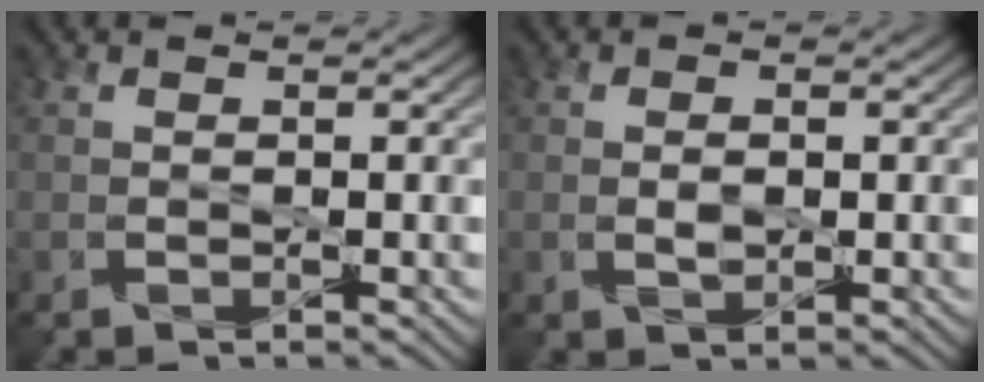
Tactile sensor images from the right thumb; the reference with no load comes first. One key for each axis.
{"total": 1.4, "fx": -0.1, "fy": 0.7, "fz": 1.2, "tx": -0.027, "ty": -0.001, "tz": 0.002}